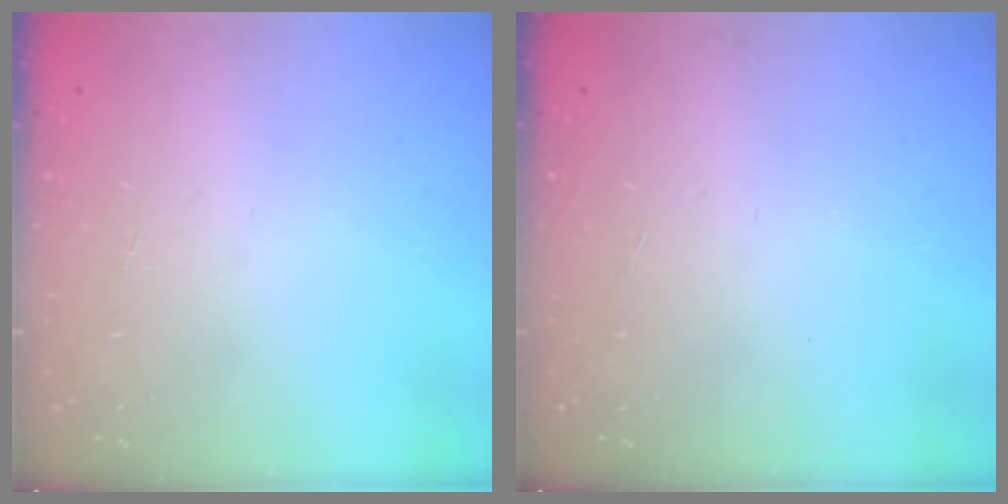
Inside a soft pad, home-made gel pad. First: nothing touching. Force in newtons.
{"total": 0.0}